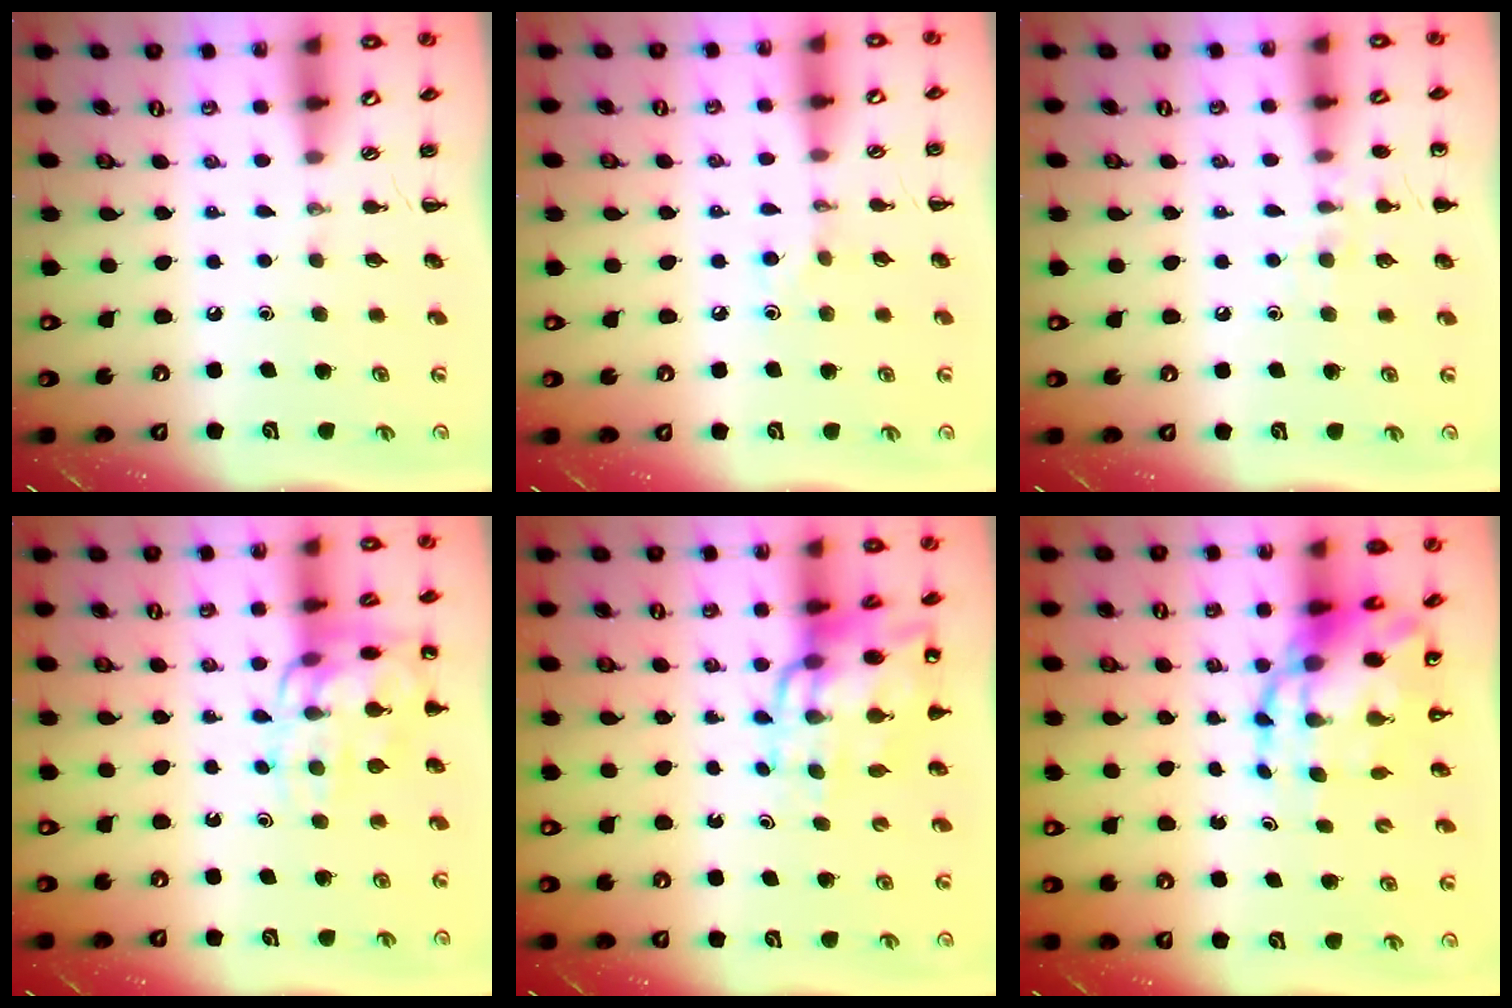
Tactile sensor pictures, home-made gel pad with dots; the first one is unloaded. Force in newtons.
{"total": 3.9, "press": 3.8, "slide": 1.1}
{"total": 7.1, "press": 6.9, "slide": 1.7}
{"total": 13.5, "press": 13.5, "slide": 1.2}
{"total": 14.1, "press": 13.6, "slide": 3.7}
{"total": 11.5, "press": 11.1, "slide": 2.9}